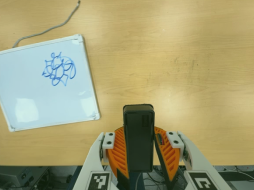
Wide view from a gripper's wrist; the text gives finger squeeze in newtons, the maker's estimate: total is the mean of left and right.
{"total": 6.4, "left": 5.7, "right": 7.2}